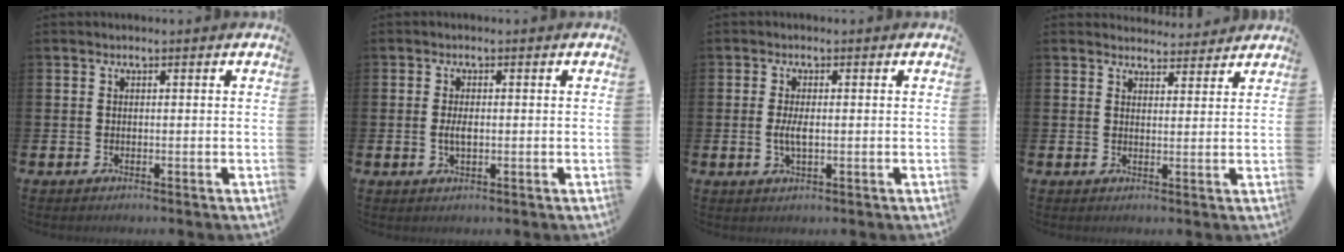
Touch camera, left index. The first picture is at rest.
{"total": 2.3, "force": [-0.1, 1.1, 2.0], "torque": [-0.035, 0.001, -0.003]}
{"total": 2.6, "force": [-0.1, 0.9, 2.4], "torque": [-0.042, -0.001, -0.003]}
{"total": 3.3, "force": [3.2, 0.7, -0.1], "torque": [0.005, -0.020, 0.058]}